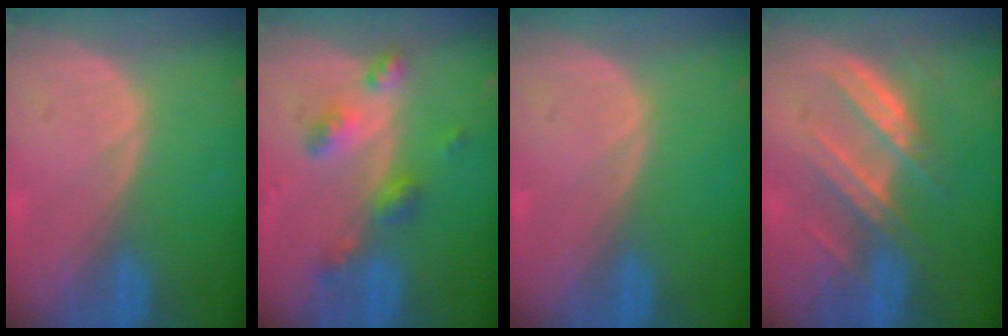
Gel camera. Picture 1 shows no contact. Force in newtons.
{"total": 6.0, "press": 5.2, "slide": 3.0}
{"total": 0.0}
{"total": 7.2, "press": 7.0, "slide": 1.6}